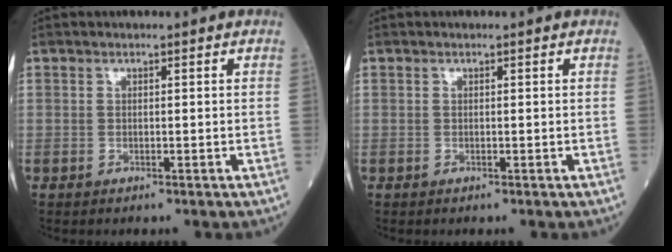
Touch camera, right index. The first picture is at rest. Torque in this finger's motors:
{"motor_torque": [0.10, 0.11, -0.05, -0.01]}